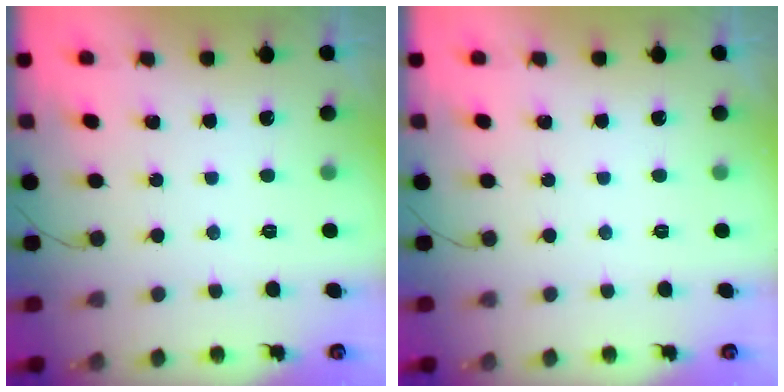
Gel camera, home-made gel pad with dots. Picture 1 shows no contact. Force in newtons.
{"total": 0.0}